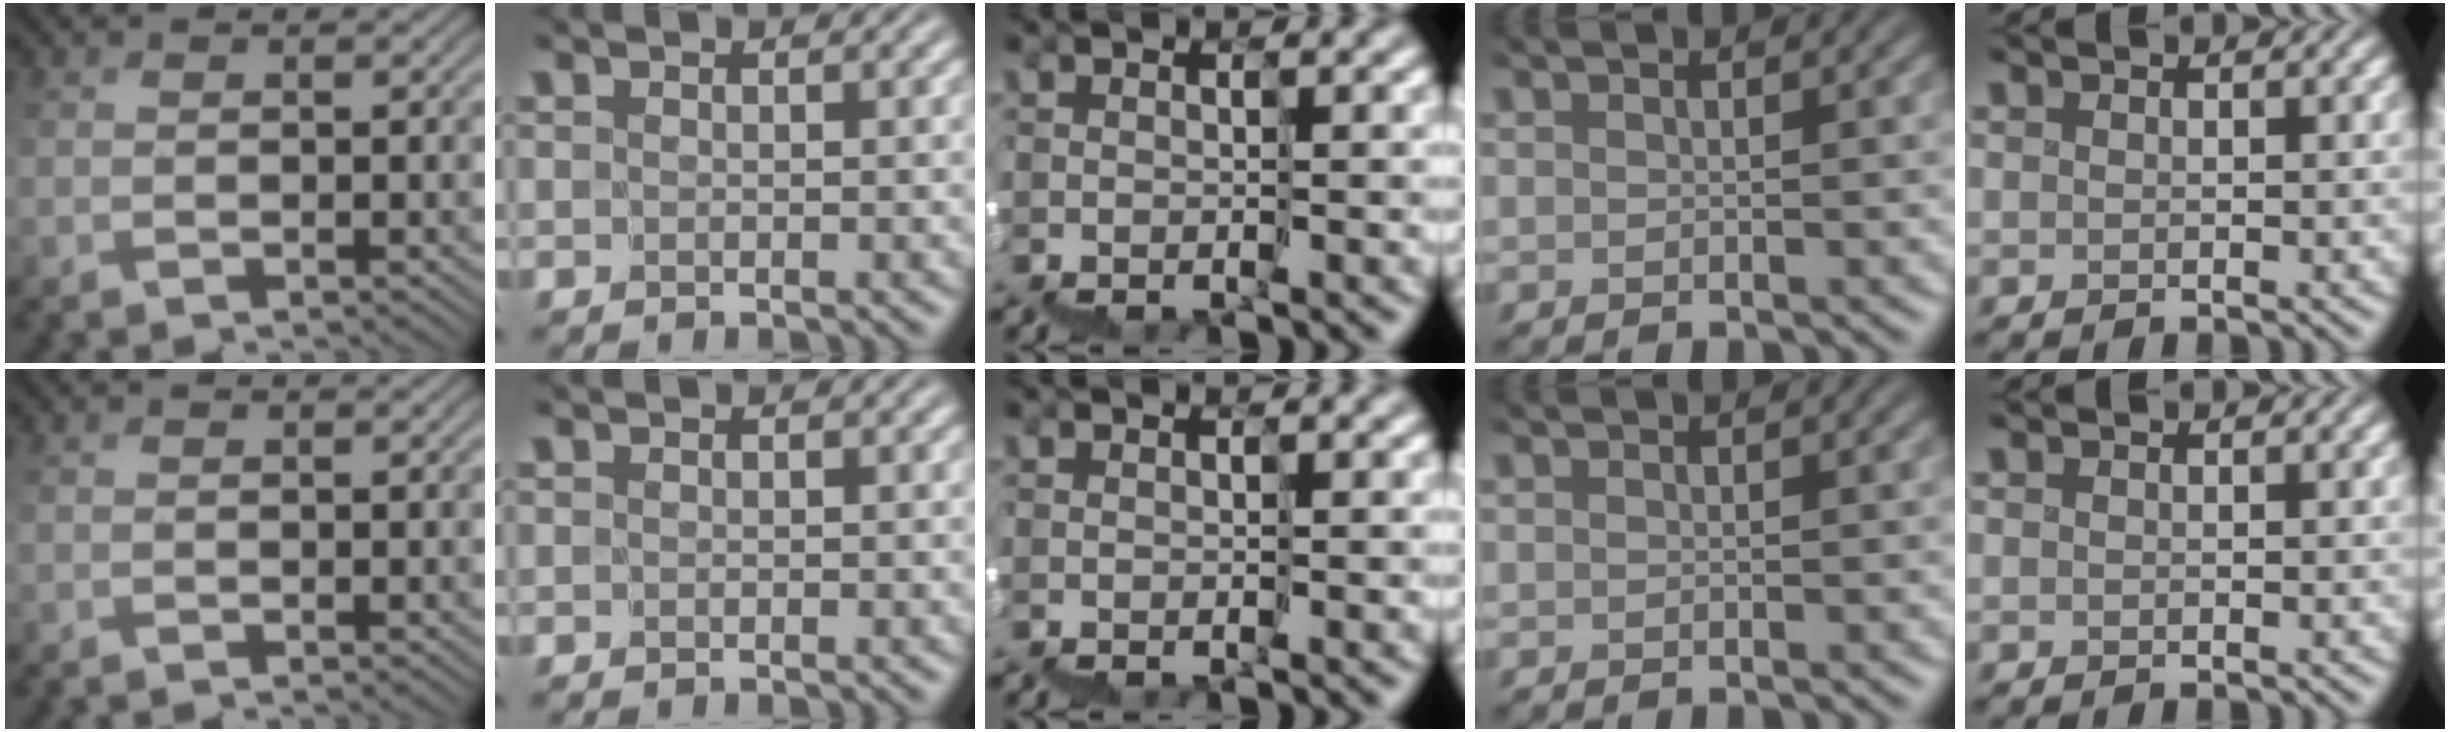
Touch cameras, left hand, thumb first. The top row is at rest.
{}